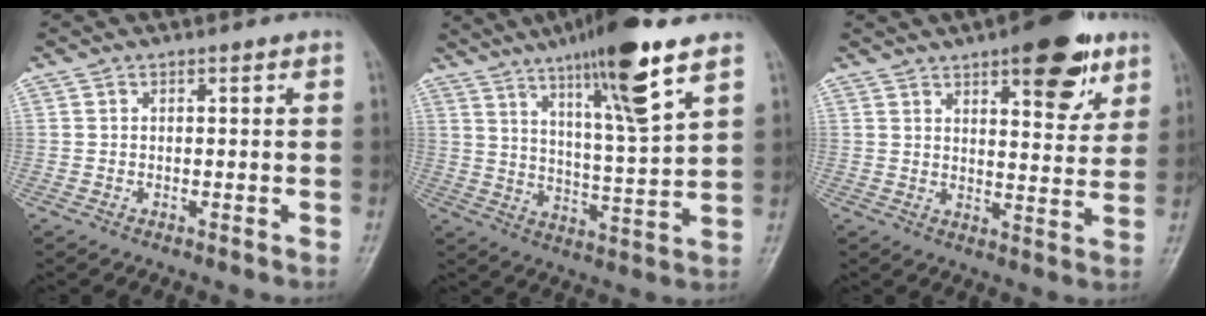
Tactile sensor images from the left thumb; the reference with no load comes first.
{"total": 16.3, "force": [10.1, 1.5, 12.7], "torque": [-0.208, -0.050, 0.168]}
{"total": 13.3, "force": [7.6, 5.0, 9.7], "torque": [-0.093, -0.034, 0.102]}